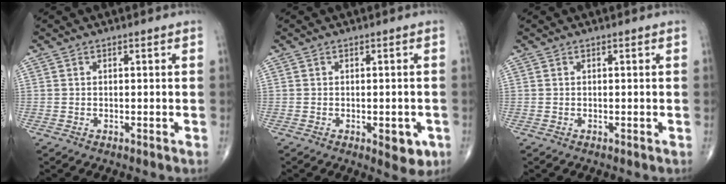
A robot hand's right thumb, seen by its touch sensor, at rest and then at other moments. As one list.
[{"total": 4.7, "force": [-1.6, 2.3, 3.7], "torque": [-0.027, -0.003, -0.016]}, {"total": 0.0}]